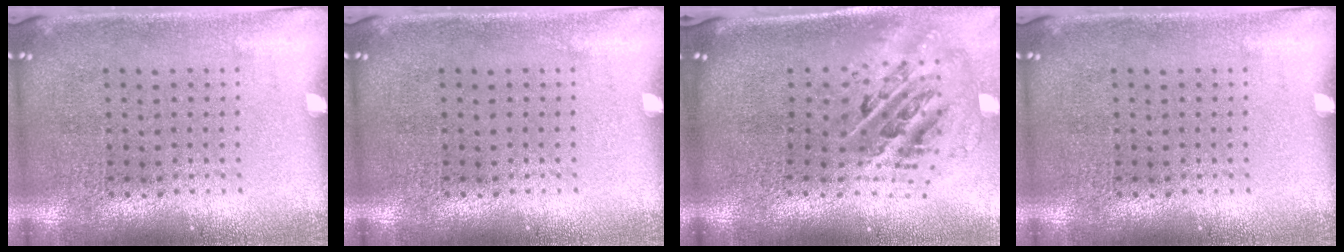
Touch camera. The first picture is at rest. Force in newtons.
{"total": 0.0}
{"total": 2.3, "press": 1.6, "slide": 1.7}
{"total": 0.0}